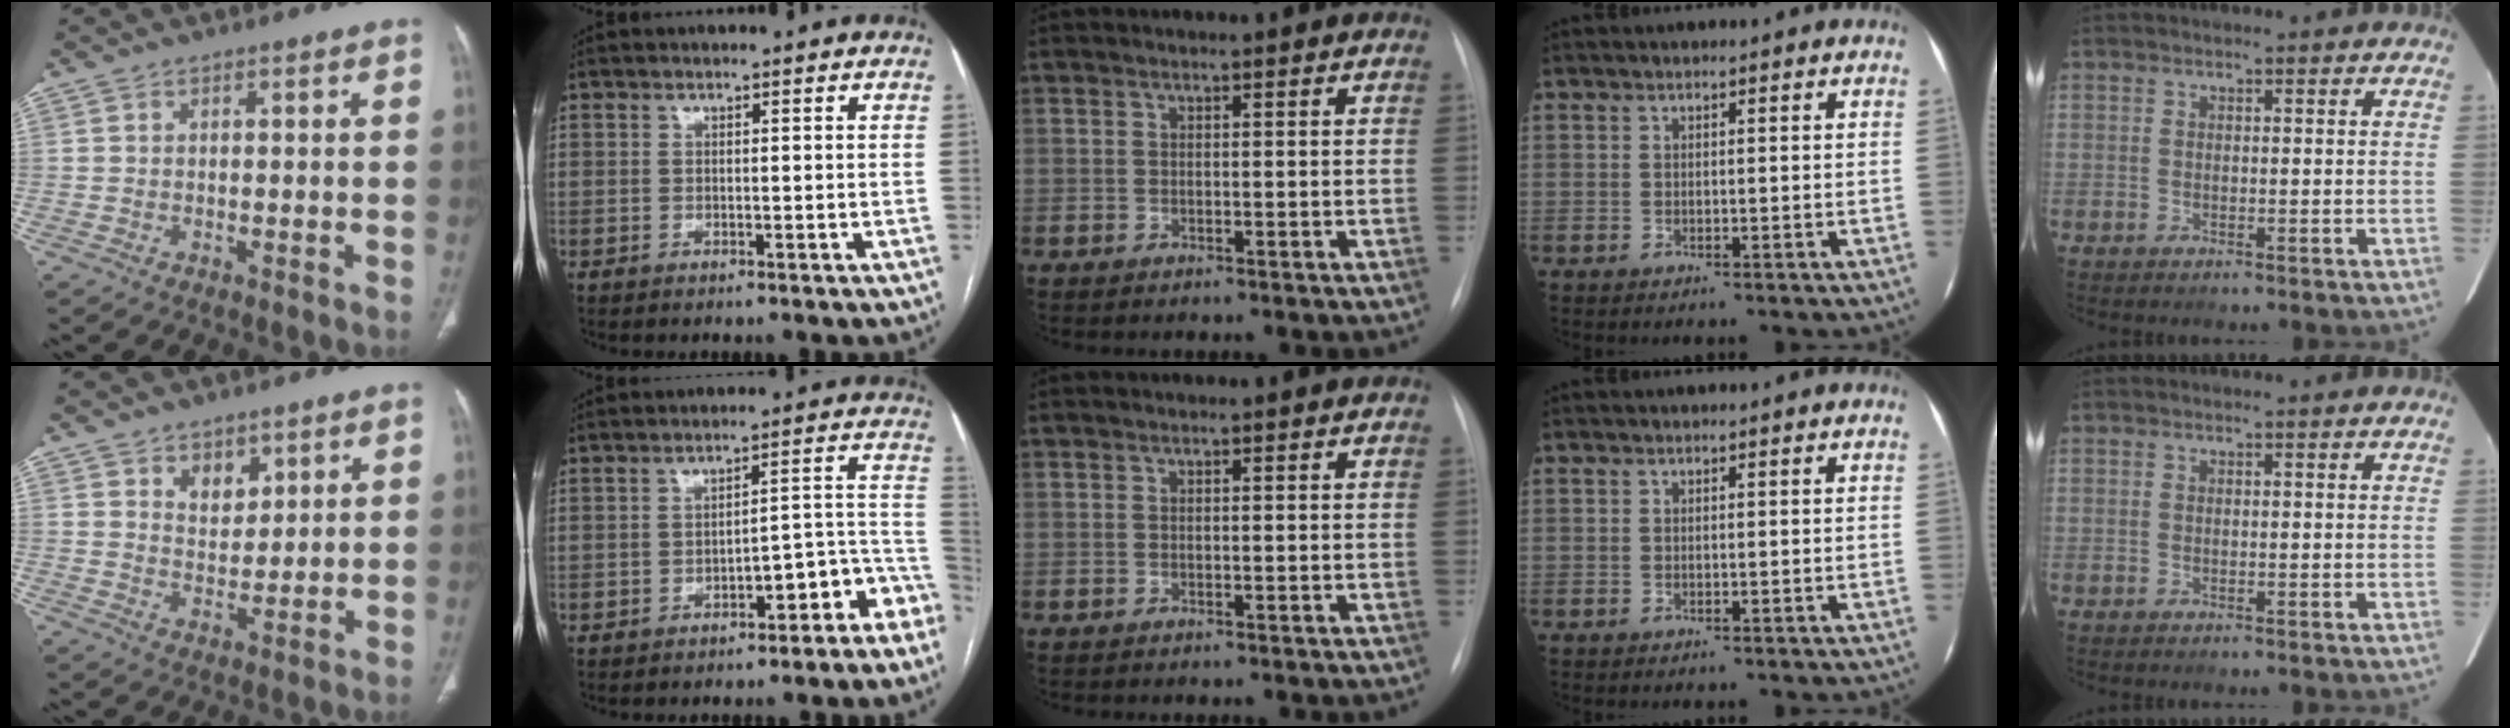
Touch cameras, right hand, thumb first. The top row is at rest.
{"thumb": {"total": 5.3, "force": [2.9, 3.6, 2.6], "torque": [-0.016, -0.023, 0.054]}, "index": {"total": 8.2, "force": [-5.4, 2.7, 5.5], "torque": [-0.045, 0.046, -0.066]}}